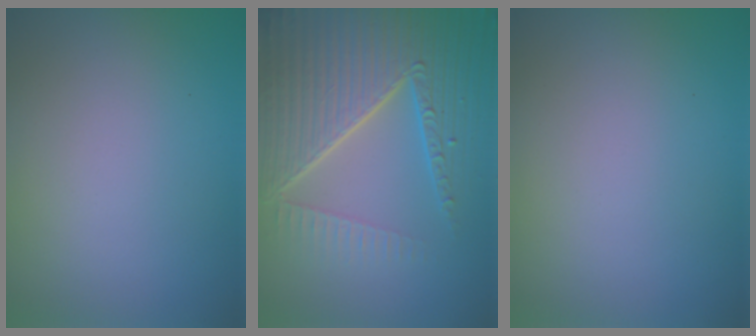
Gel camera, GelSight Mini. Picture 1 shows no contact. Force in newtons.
{"total": 8.8, "press": 6.1, "slide": 6.4}
{"total": 0.0}